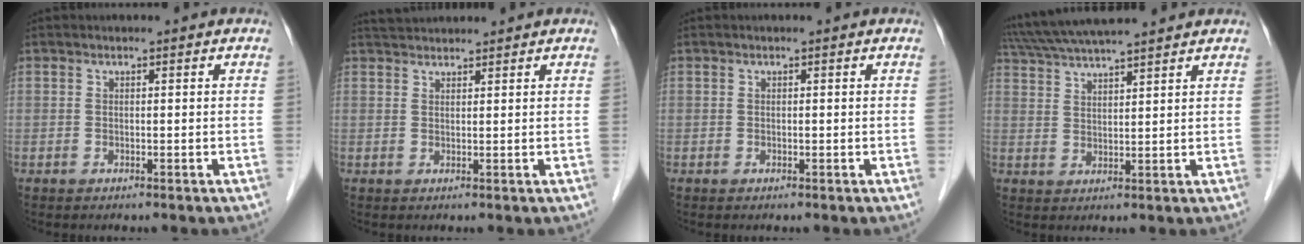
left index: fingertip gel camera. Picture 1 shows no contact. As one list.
[{"total": 3.3, "force": [3.2, 0.2, 0.7], "torque": [-0.014, 0.030, 0.061]}, {"total": 0.0}, {"total": 13.5, "force": [12.0, 0.7, 6.1], "torque": [-0.118, 0.040, 0.195]}]